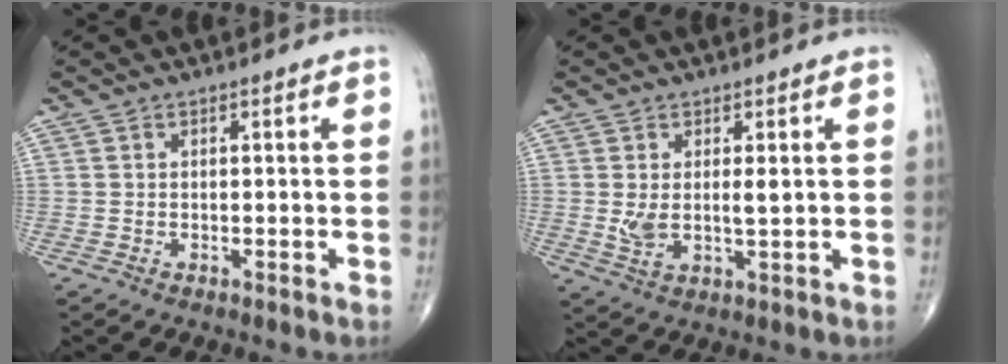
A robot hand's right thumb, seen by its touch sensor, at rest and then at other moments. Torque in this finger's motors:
{"motor_torque": [0.35, 0.40, 0.22, 0.22, 0.02]}